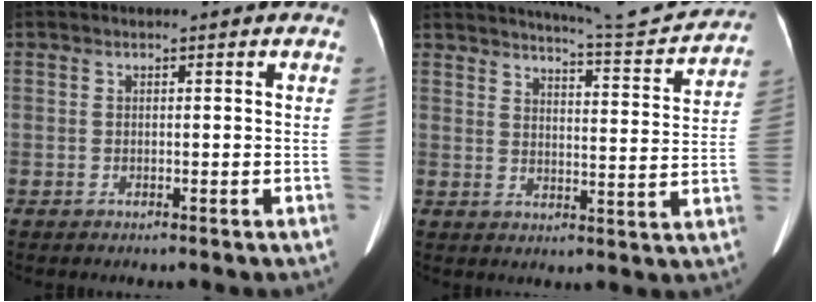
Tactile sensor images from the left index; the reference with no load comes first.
{"total": 12.4, "force": [12.0, 0.1, 3.1], "torque": [-0.050, -0.023, 0.152]}